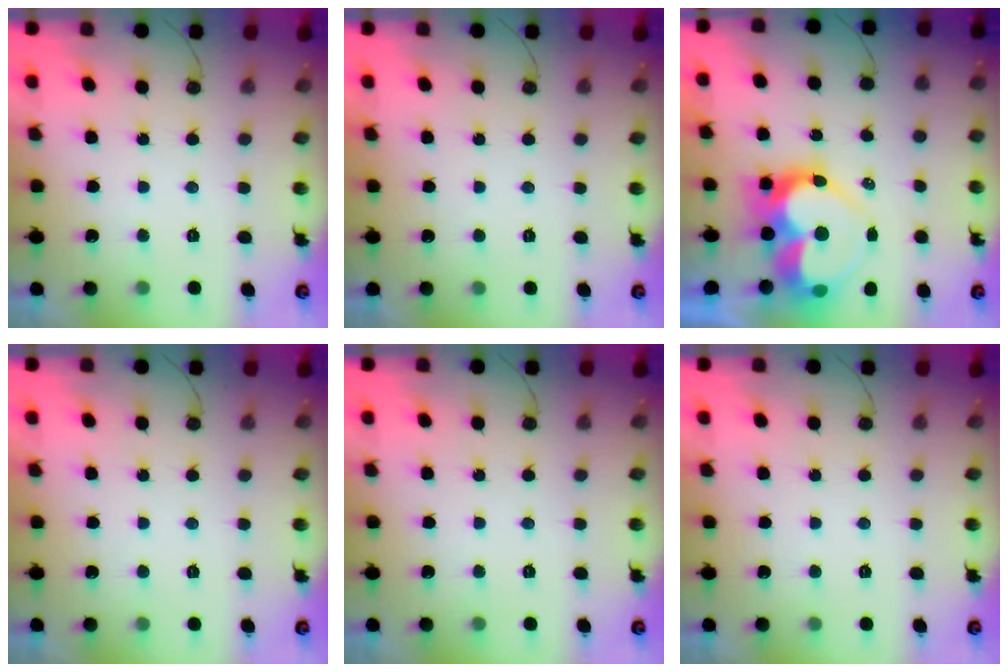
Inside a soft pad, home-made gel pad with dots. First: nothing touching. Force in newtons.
{"total": 1.8, "press": 1.8, "slide": 0.0}
{"total": 16.2, "press": 16.2, "slide": 1.3}
{"total": 1.7, "press": 1.7, "slide": 0.1}
{"total": 0.0}
{"total": 1.8, "press": 1.8, "slide": 0.1}